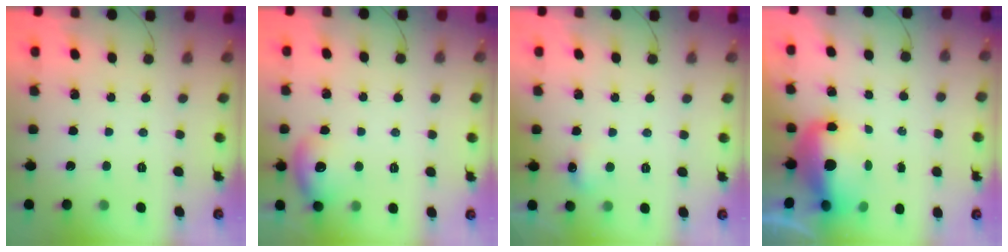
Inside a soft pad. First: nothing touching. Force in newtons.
{"total": 9.9, "press": 9.8, "slide": 1.2}
{"total": 12.5, "press": 5.7, "slide": 11.2}
{"total": 11.4, "press": 11.2, "slide": 2.3}